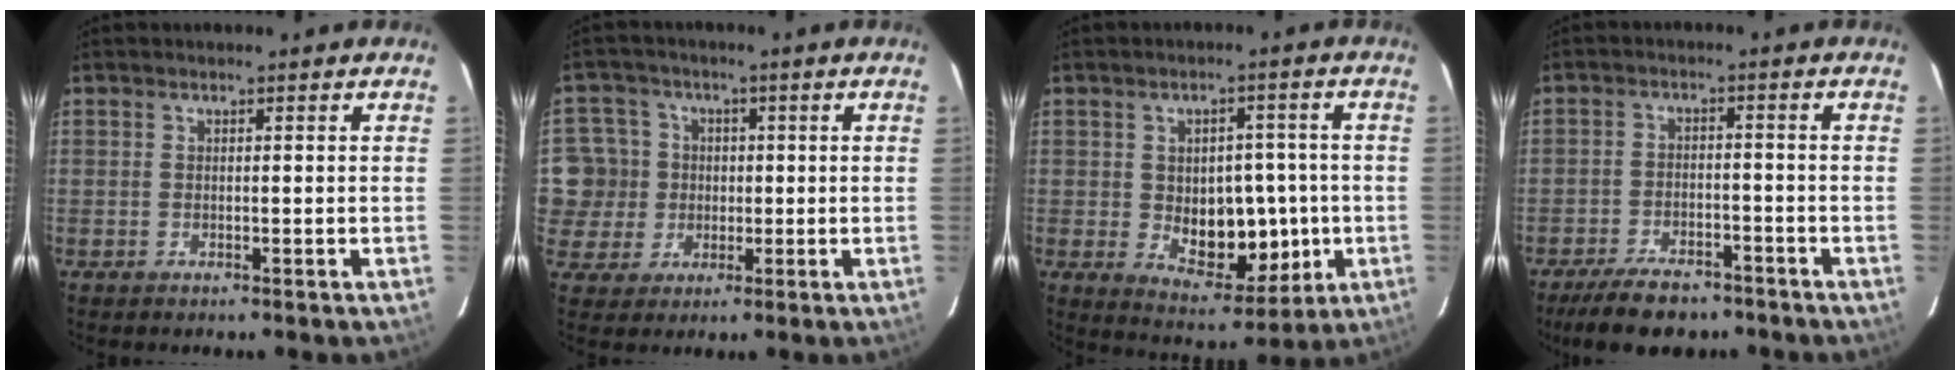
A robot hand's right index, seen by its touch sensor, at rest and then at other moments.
{"total": 8.3, "force": [0.4, 8.3, 0.9], "torque": [-0.030, 0.025, 0.018]}
{"total": 10.8, "force": [-1.1, 6.5, 8.5], "torque": [-0.113, 0.007, -0.002]}
{"total": 8.3, "force": [-6.7, 3.5, 3.5], "torque": [-0.063, -0.006, -0.112]}